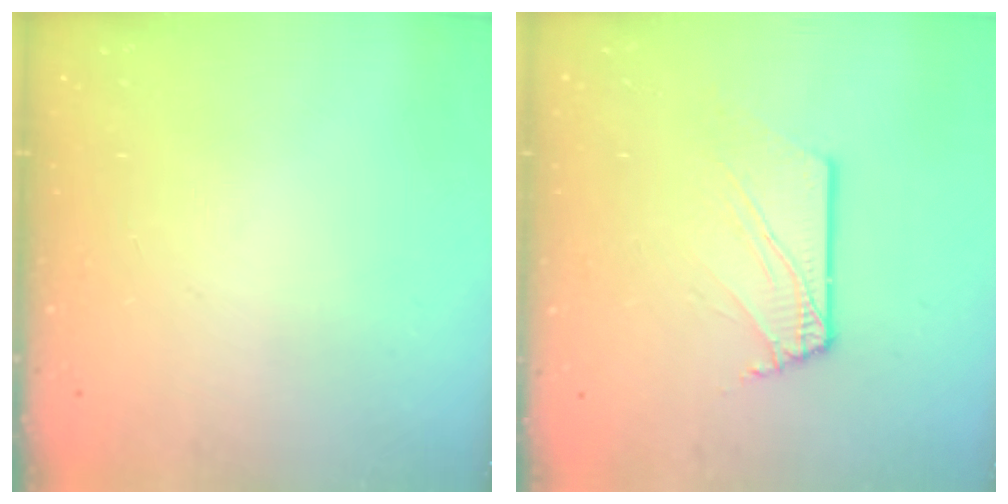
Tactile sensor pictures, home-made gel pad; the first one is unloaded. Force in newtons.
{"total": 3.3, "press": 3.2, "slide": 0.3}